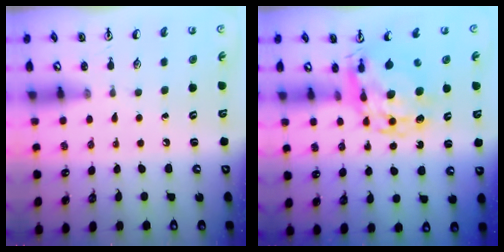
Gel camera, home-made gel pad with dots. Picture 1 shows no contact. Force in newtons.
{"total": 11.7, "press": 11.6, "slide": 1.3}